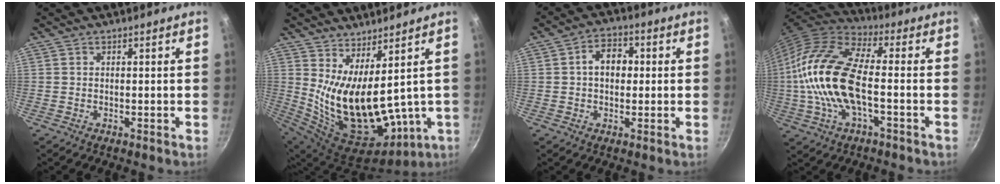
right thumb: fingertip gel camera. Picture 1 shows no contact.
{"total": 18.2, "force": [3.6, 8.5, 15.7], "torque": [-0.250, -0.063, 0.100]}
{"total": 6.5, "force": [0.6, 4.8, 4.4], "torque": [-0.040, 0.015, 0.000]}
{"total": 18.9, "force": [-2.1, 8.5, 16.8], "torque": [-0.329, 0.030, -0.056]}